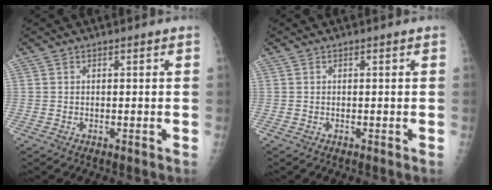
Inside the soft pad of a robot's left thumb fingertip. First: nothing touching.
{"total": 0.0}